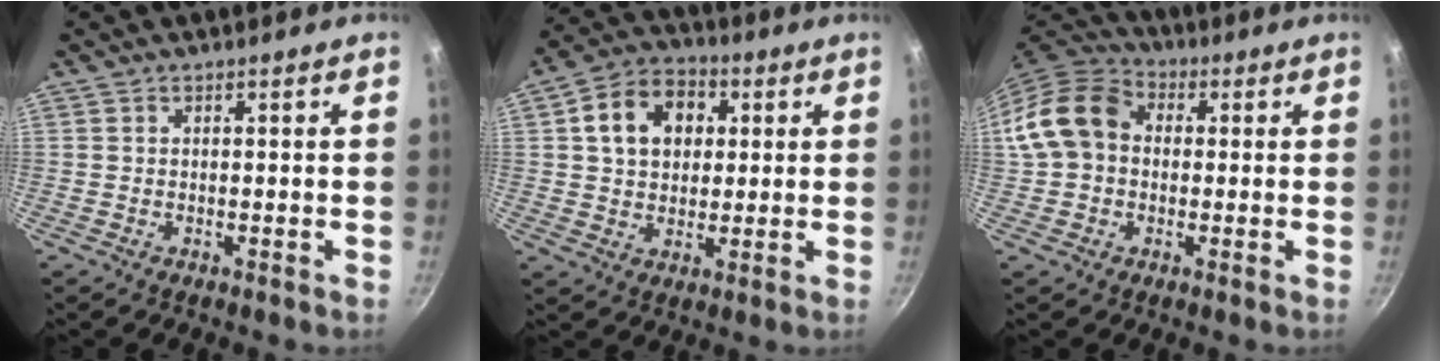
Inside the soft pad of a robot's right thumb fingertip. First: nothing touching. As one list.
[{"total": 12.1, "force": [3.0, 9.2, 7.3], "torque": [-0.099, 0.016, 0.040]}, {"total": 12.8, "force": [0.9, 10.1, 7.9], "torque": [-0.125, 0.033, 0.002]}]